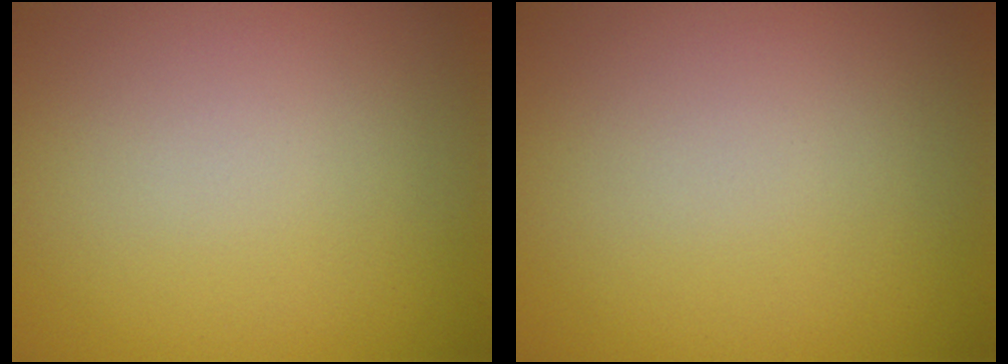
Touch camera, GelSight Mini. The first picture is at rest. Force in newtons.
{"total": 0.0}